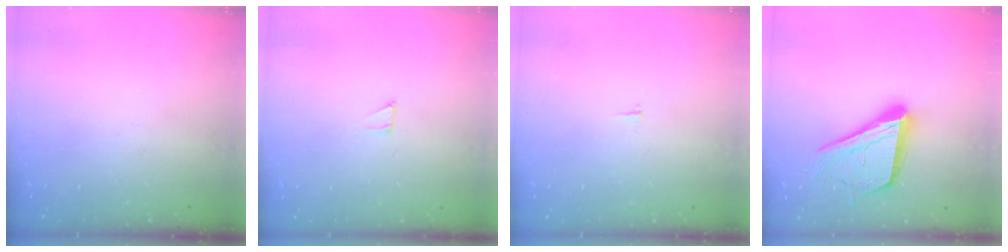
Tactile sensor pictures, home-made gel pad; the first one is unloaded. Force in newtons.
{"total": 1.9, "press": 1.9, "slide": 0.1}
{"total": 2.3, "press": 2.3, "slide": 0.2}
{"total": 21.0, "press": 20.9, "slide": 2.7}